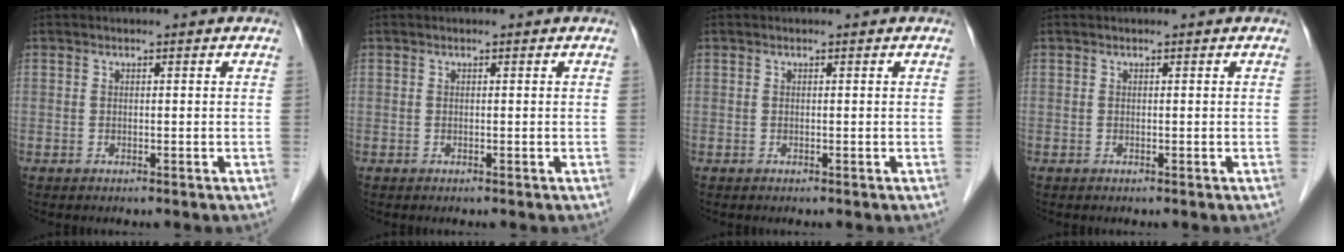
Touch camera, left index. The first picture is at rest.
{"total": 0.0}
{"total": 0.0}
{"total": 0.0}